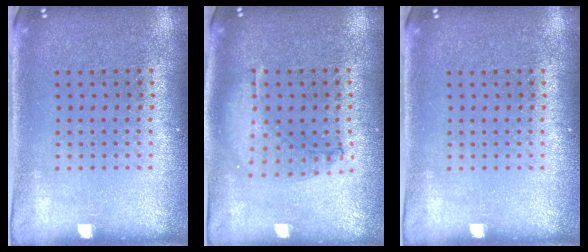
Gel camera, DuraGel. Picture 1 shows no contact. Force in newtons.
{"total": 1.0, "press": 1.0, "slide": 0.1}
{"total": 0.0}